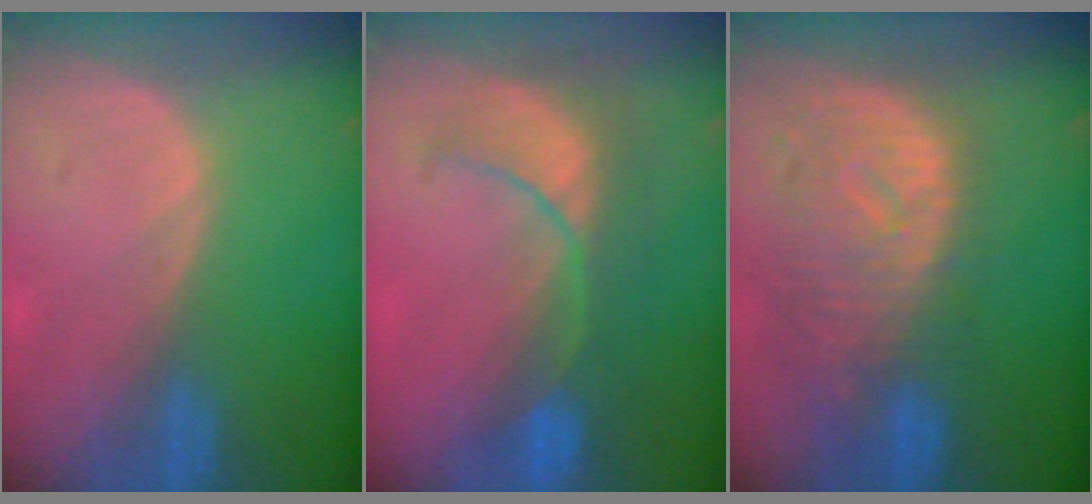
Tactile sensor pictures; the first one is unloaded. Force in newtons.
{"total": 8.1, "press": 7.9, "slide": 1.6}
{"total": 10.8, "press": 9.6, "slide": 5.0}